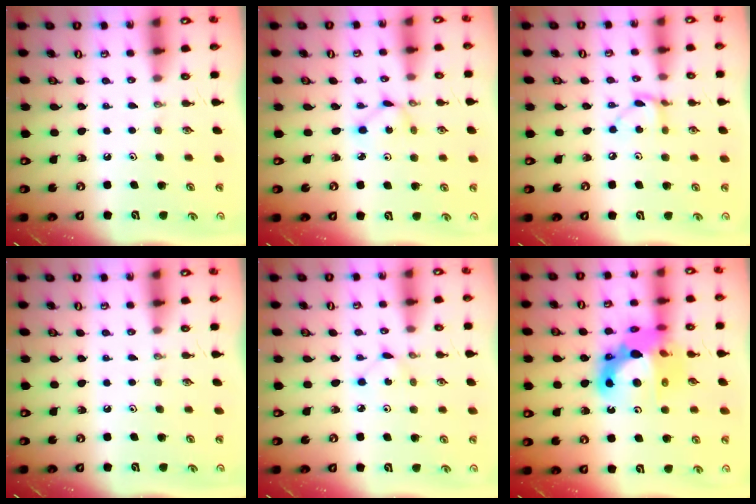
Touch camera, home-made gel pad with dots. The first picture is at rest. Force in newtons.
{"total": 1.9, "press": 1.9, "slide": 0.2}
{"total": 5.5, "press": 5.5, "slide": 0.2}
{"total": 0.0}
{"total": 2.6, "press": 2.6, "slide": 0.3}
{"total": 17.5, "press": 17.5, "slide": 1.4}